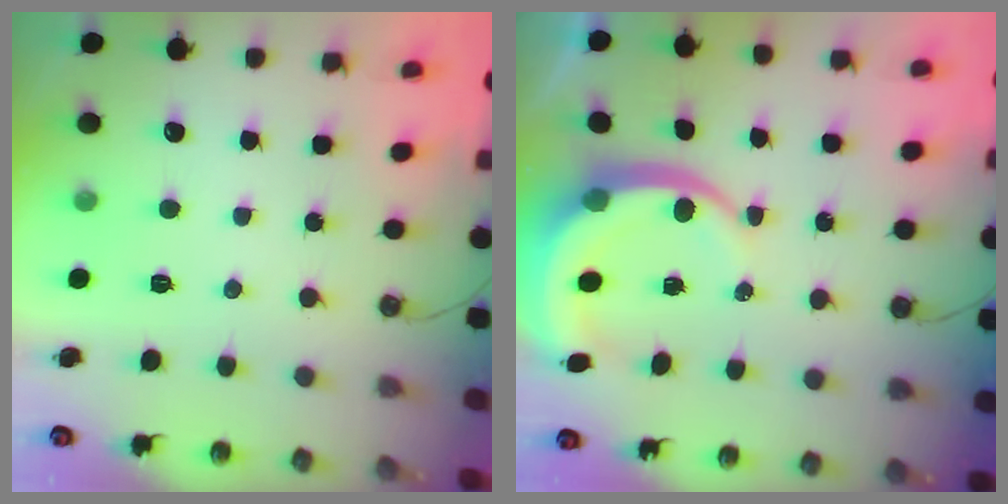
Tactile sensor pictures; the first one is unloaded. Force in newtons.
{"total": 7.8, "press": 7.7, "slide": 1.0}